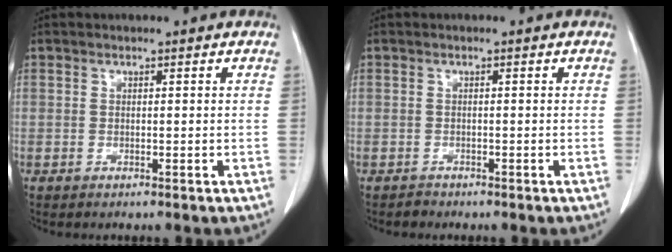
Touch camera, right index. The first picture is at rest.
{"total": 1.4, "force": [-1.0, 1.0, 0.1], "torque": [-0.007, 0.001, -0.017]}